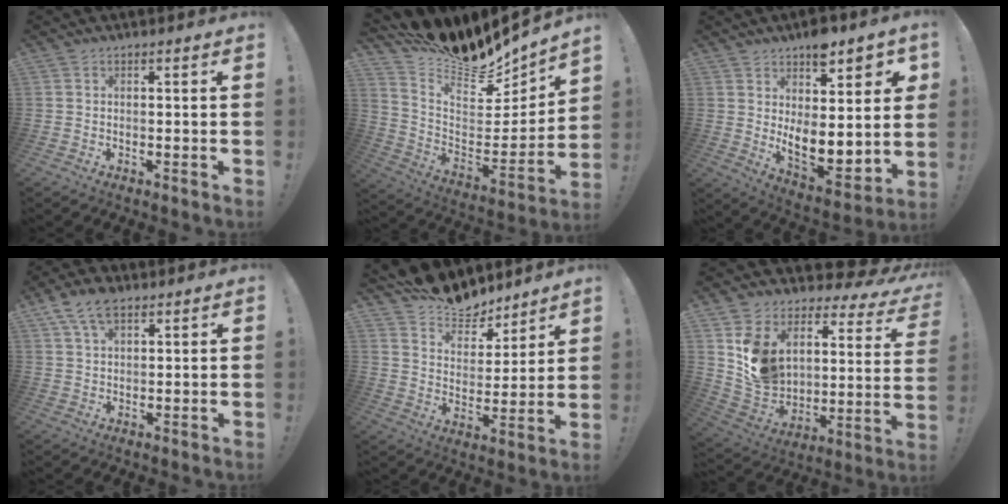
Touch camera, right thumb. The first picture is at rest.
{"total": 11.1, "force": [11.0, 1.5, 1.2], "torque": [-0.024, -0.124, 0.186]}
{"total": 14.5, "force": [4.1, 8.2, 11.2], "torque": [-0.139, -0.036, 0.074]}
{"total": 8.3, "force": [4.9, 4.5, 5.0], "torque": [-0.084, -0.010, 0.094]}
{"total": 11.7, "force": [10.4, 4.9, 1.9], "torque": [-0.042, -0.092, 0.195]}
{"total": 11.3, "force": [4.4, 8.2, 6.5], "torque": [-0.105, -0.051, 0.078]}